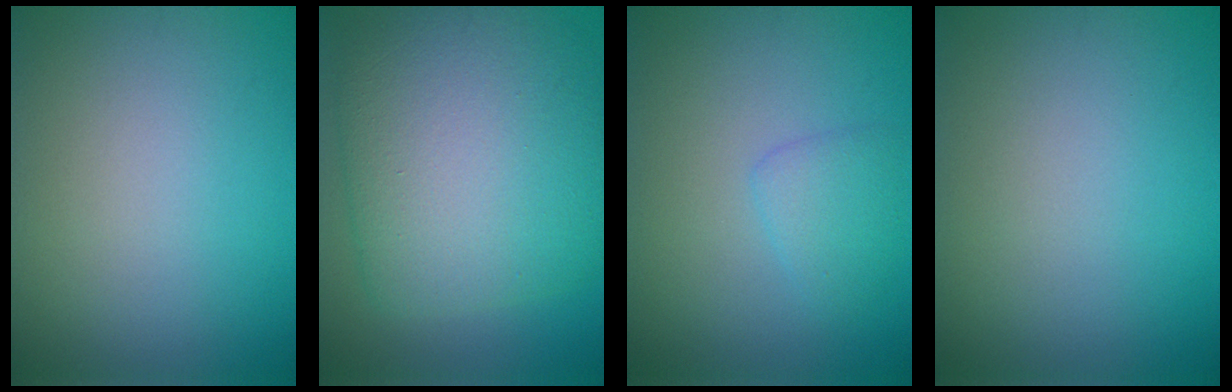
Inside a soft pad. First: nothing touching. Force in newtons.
{"total": 11.1, "press": 11.1, "slide": 0.4}
{"total": 1.8, "press": 1.8, "slide": 0.1}
{"total": 0.0}